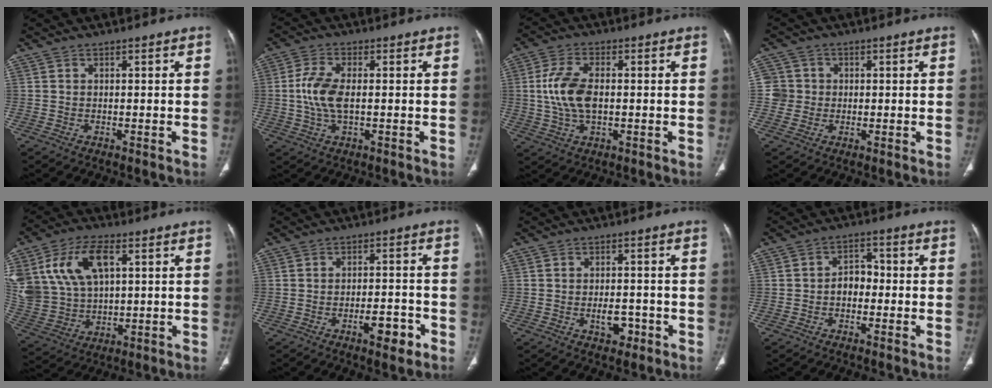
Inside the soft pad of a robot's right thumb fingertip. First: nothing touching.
{"total": 7.1, "force": [0.0, 3.3, 6.3], "torque": [-0.148, 0.005, -0.002]}
{"total": 9.1, "force": [0.3, 4.9, 7.7], "torque": [-0.164, 0.004, 0.006]}
{"total": 4.0, "force": [0.0, 4.0, 0.1], "torque": [0.027, 0.009, -0.003]}
{"total": 19.0, "force": [6.2, 11.9, 13.3], "torque": [-0.280, -0.005, 0.128]}
{"total": 5.9, "force": [-3.1, 2.1, 4.6], "torque": [-0.063, 0.019, -0.043]}
{"total": 3.9, "force": [-1.7, 2.3, 2.6], "torque": [-0.028, 0.011, -0.021]}
{"total": 4.3, "force": [-1.0, 3.2, 2.6], "torque": [-0.021, 0.022, -0.027]}